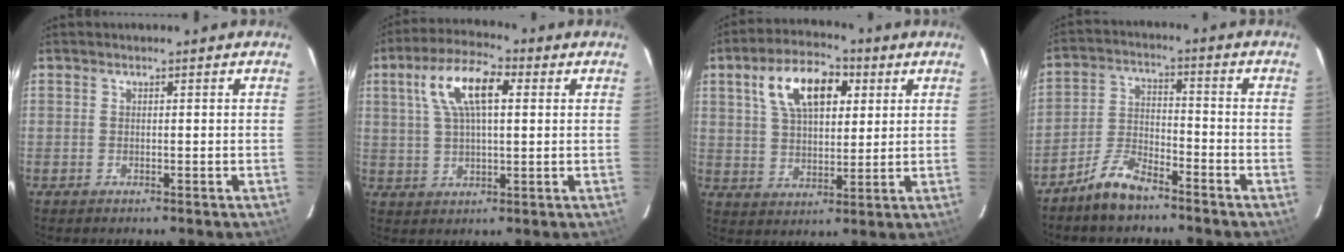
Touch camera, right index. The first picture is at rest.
{"total": 11.0, "force": [3.5, 4.3, 9.5], "torque": [-0.184, 0.026, 0.063]}
{"total": 13.2, "force": [5.3, 6.9, 10.0], "torque": [-0.180, 0.033, 0.092]}
{"total": 7.4, "force": [-6.1, 2.3, 3.5], "torque": [-0.086, 0.012, -0.119]}